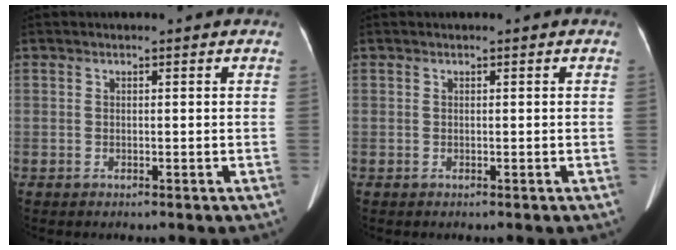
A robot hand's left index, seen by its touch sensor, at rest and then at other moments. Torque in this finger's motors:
{"motor_torque": [-0.97, 1.17, -0.15, 0.00]}